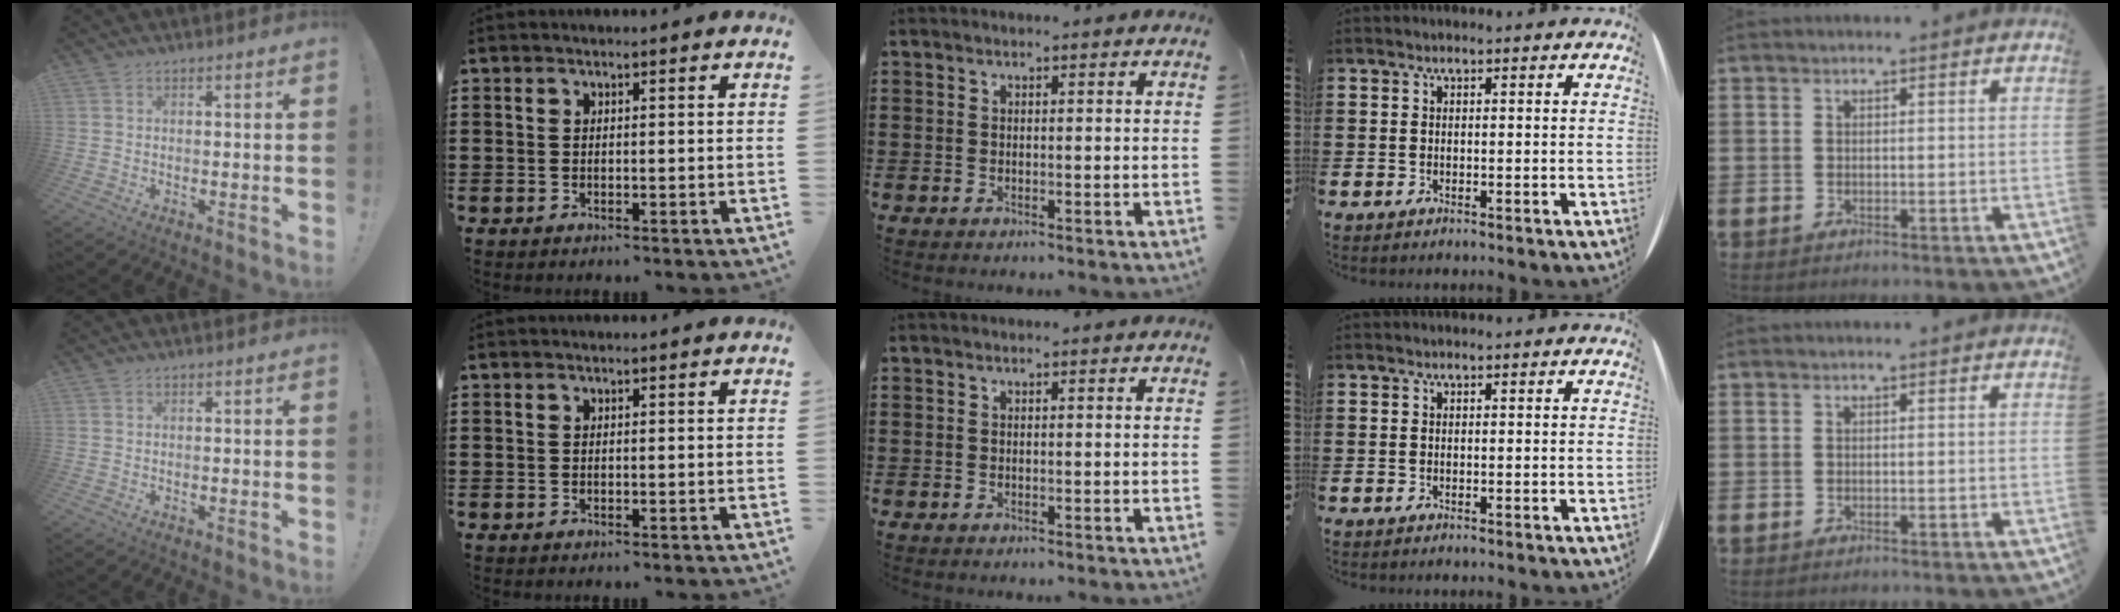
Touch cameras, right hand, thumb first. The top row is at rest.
{}